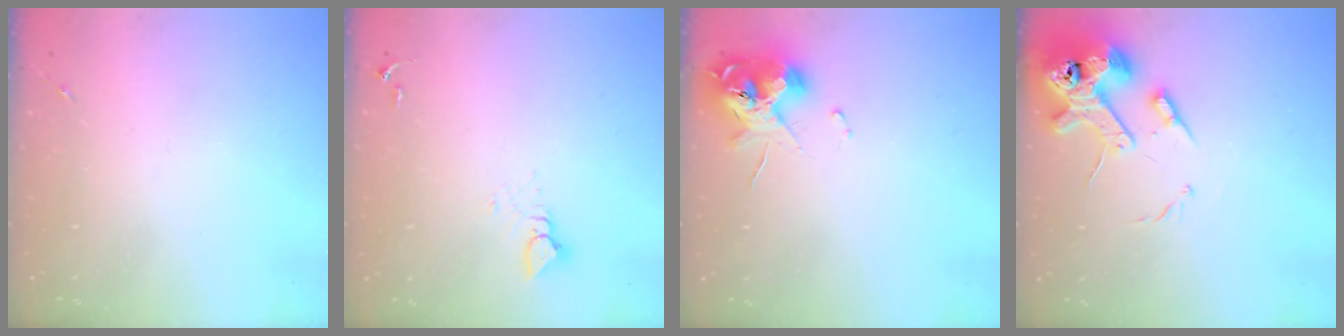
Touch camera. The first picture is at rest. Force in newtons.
{"total": 4.2, "press": 4.2, "slide": 0.2}
{"total": 11.3, "press": 11.2, "slide": 1.4}
{"total": 14.4, "press": 14.2, "slide": 2.1}